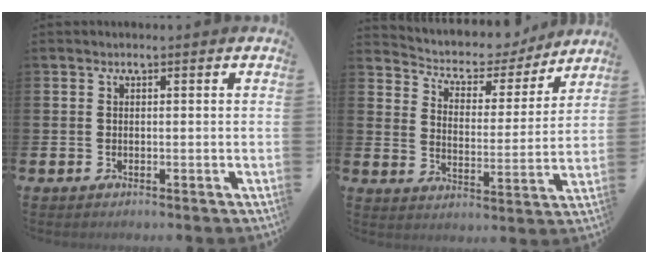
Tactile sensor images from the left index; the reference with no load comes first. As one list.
[{"total": 5.6, "force": [5.1, 2.3, 0.8], "torque": [-0.042, -0.042, 0.081]}]